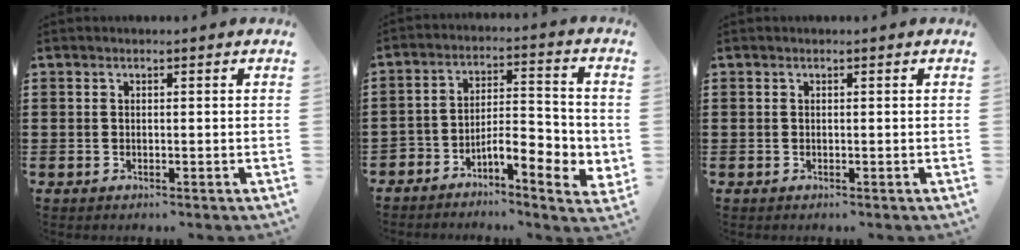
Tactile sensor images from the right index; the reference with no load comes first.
{"total": 6.6, "force": [-3.8, 2.3, 4.8], "torque": [-0.073, -0.006, -0.072]}
{"total": 0.0}